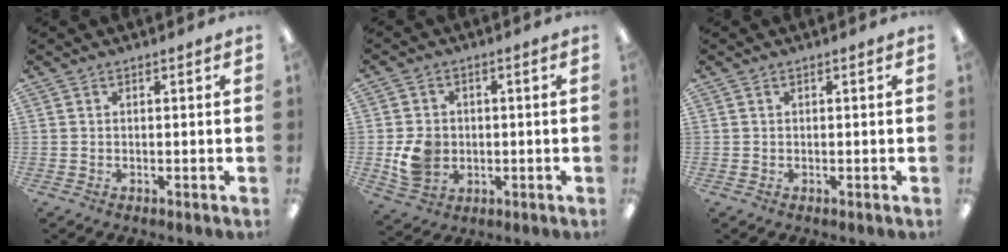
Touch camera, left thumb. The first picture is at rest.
{"total": 7.2, "force": [-0.8, 6.2, 3.6], "torque": [-0.055, 0.006, -0.011]}
{"total": 0.0}